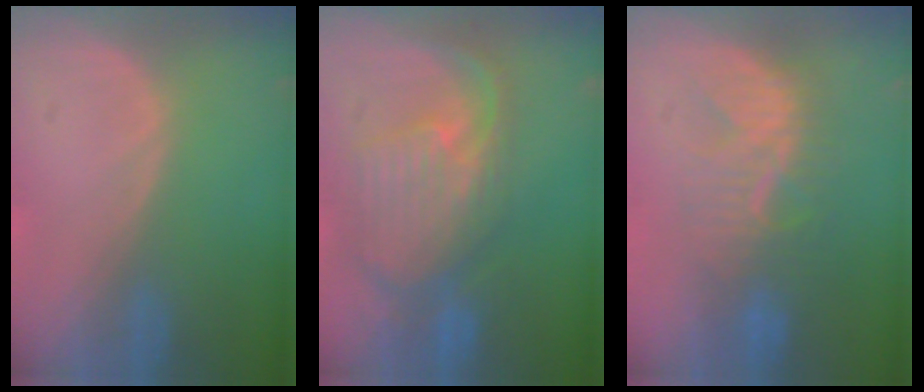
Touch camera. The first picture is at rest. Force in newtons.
{"total": 10.9, "press": 9.6, "slide": 5.2}
{"total": 8.3, "press": 7.9, "slide": 2.5}